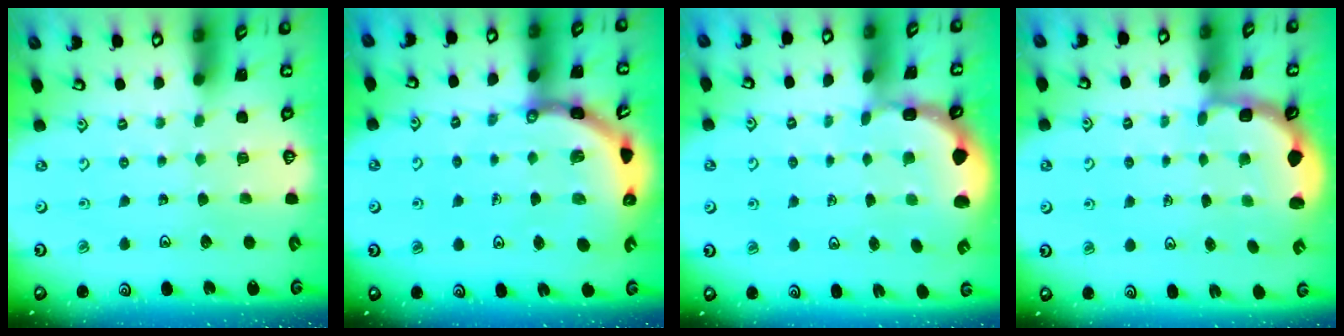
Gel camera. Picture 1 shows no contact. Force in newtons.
{"total": 7.3, "press": 7.3, "slide": 0.5}
{"total": 2.6, "press": 2.4, "slide": 0.9}
{"total": 2.9, "press": 2.0, "slide": 2.1}